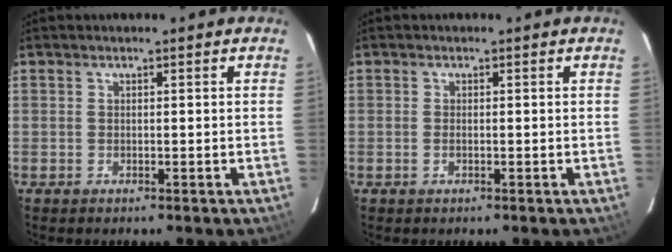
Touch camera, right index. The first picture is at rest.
{"total": 0.8, "force": [-0.2, 0.3, 0.7], "torque": [-0.017, 0.000, -0.005]}